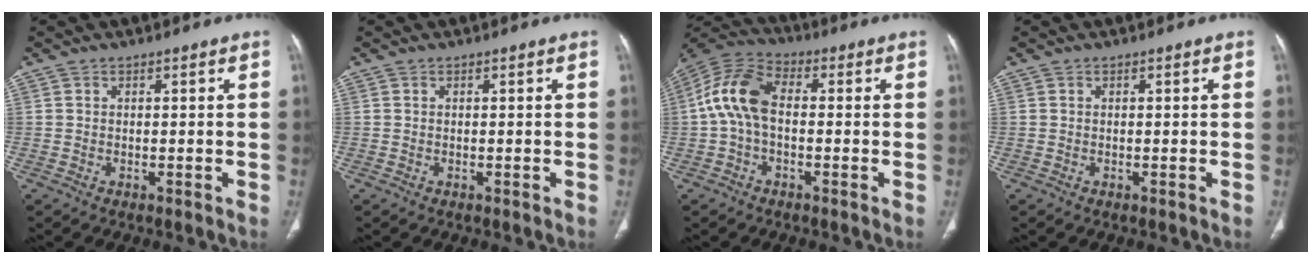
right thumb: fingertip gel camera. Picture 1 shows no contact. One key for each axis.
{"total": 0.0}
{"total": 10.8, "fx": -0.1, "fy": 6.5, "fz": 8.6, "tx": -0.175, "ty": 0.031, "tz": -0.013}
{"total": 0.0}